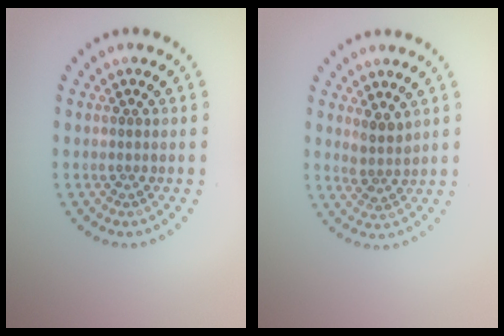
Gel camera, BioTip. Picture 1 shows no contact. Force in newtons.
{"total": 1.9, "press": 1.5, "slide": 1.0}